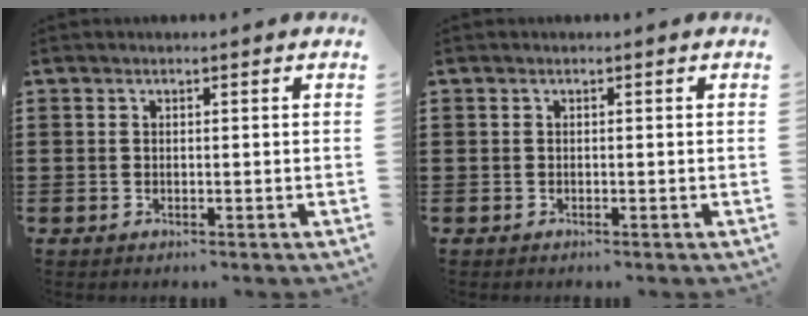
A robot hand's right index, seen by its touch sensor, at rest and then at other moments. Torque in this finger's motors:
{"motor_torque": [-0.08, -0.12, -0.05, -0.02]}